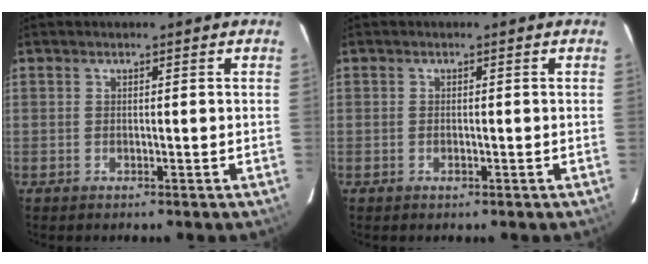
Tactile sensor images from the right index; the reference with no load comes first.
{"total": 0.7, "force": [-0.3, 0.5, 0.4], "torque": [-0.006, 0.001, -0.004]}